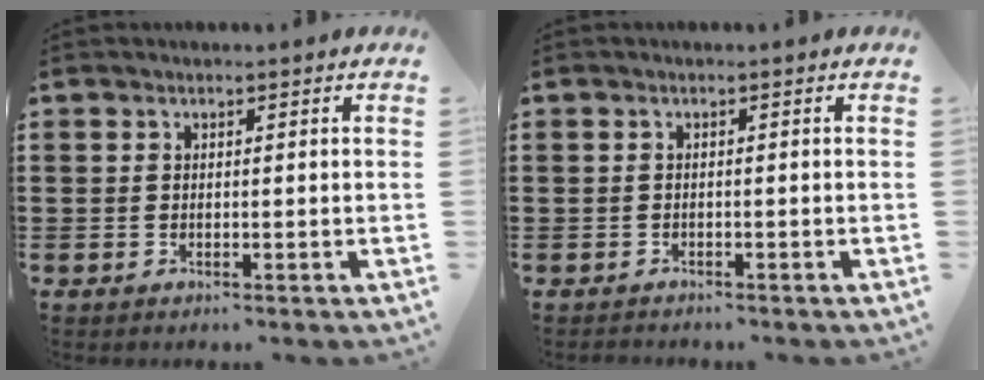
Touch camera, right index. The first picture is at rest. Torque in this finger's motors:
{"motor_torque": [-1.26, 0.88, -1.05, -0.21]}